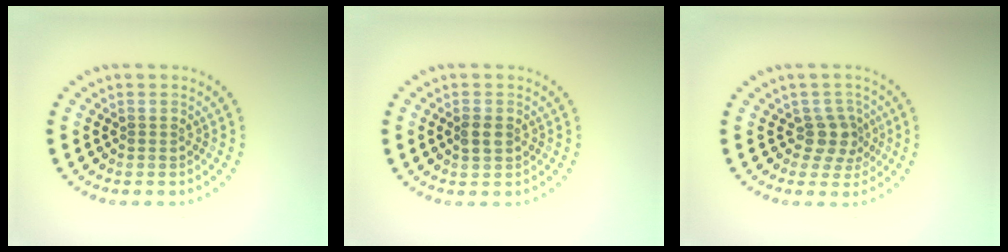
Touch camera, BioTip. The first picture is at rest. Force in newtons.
{"total": 1.5, "press": 1.5, "slide": 0.0}
{"total": 2.6, "press": 2.0, "slide": 1.7}